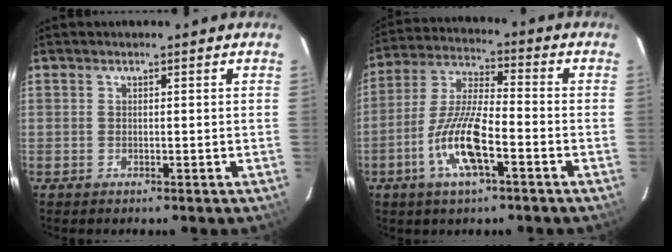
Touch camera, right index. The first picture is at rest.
{"total": 11.4, "force": [-4.6, 2.4, 10.2], "torque": [-0.211, -0.001, -0.087]}